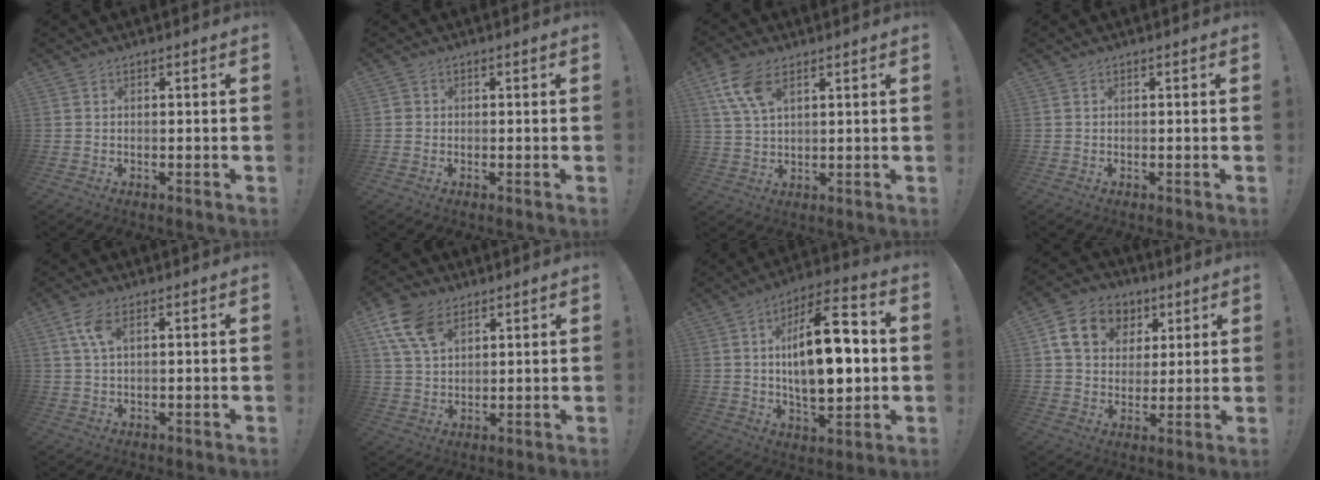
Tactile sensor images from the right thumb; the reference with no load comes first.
{"total": 1.1, "force": [0.0, 1.1, 0.2], "torque": [-0.006, 0.004, 0.000]}
{"total": 10.1, "force": [5.1, 5.5, 6.8], "torque": [-0.125, -0.012, 0.098]}
{"total": 0.0}
{"total": 5.2, "force": [2.1, 2.2, 4.2], "torque": [-0.078, 0.001, 0.037]}
{"total": 12.0, "force": [6.5, 7.5, 6.7], "torque": [-0.125, -0.018, 0.125]}
{"total": 20.1, "force": [1.1, 9.0, 18.0], "torque": [-0.293, 0.001, 0.011]}
{"total": 13.7, "force": [6.0, 10.8, 6.1], "torque": [-0.090, -0.019, 0.120]}